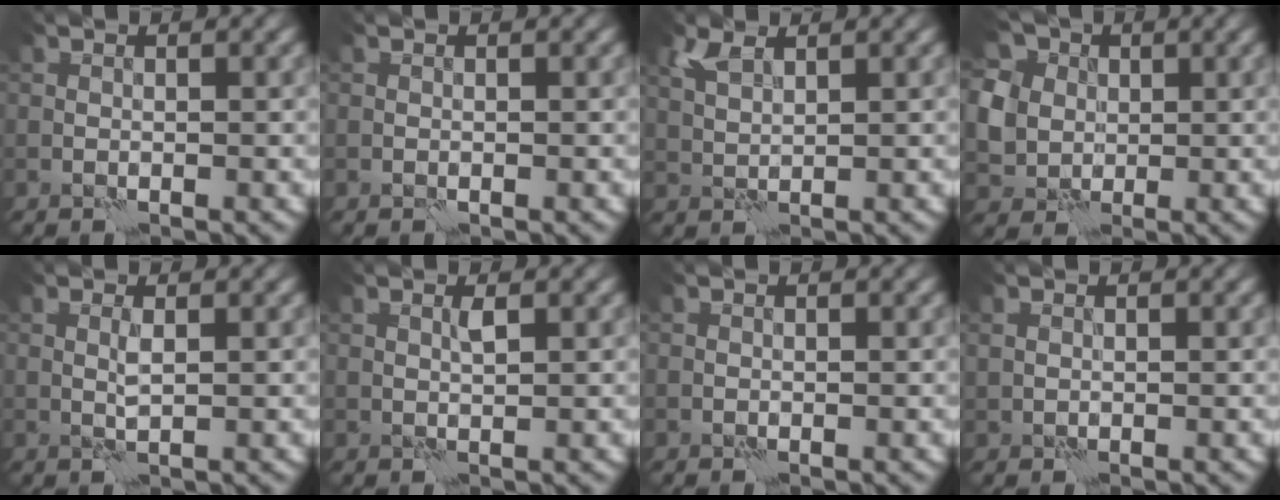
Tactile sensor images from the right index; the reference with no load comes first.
{"total": 0.0}
{"total": 2.1, "force": [1.7, 0.6, 1.1], "torque": [-0.032, 0.003, 0.035]}
{"total": 7.3, "force": [2.0, 6.2, 3.3], "torque": [-0.079, 0.023, 0.016]}
{"total": 0.9, "force": [0.5, -0.1, 0.8], "torque": [-0.019, -0.001, 0.010]}
{"total": 0.8, "force": [0.7, -0.2, 0.4], "torque": [-0.011, 0.000, 0.012]}
{"total": 0.0}
{"total": 0.5, "force": [0.4, 0.3, 0.0], "torque": [0.003, -0.004, 0.011]}